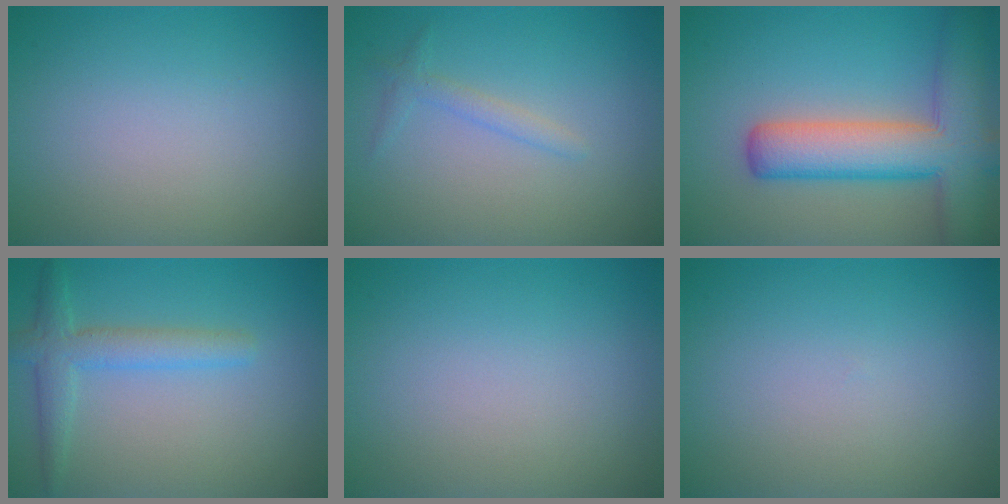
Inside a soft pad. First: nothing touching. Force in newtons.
{"total": 1.3, "press": 1.3, "slide": 0.0}
{"total": 8.8, "press": 8.8, "slide": 0.5}
{"total": 4.0, "press": 3.9, "slide": 0.3}
{"total": 0.0}
{"total": 0.0}